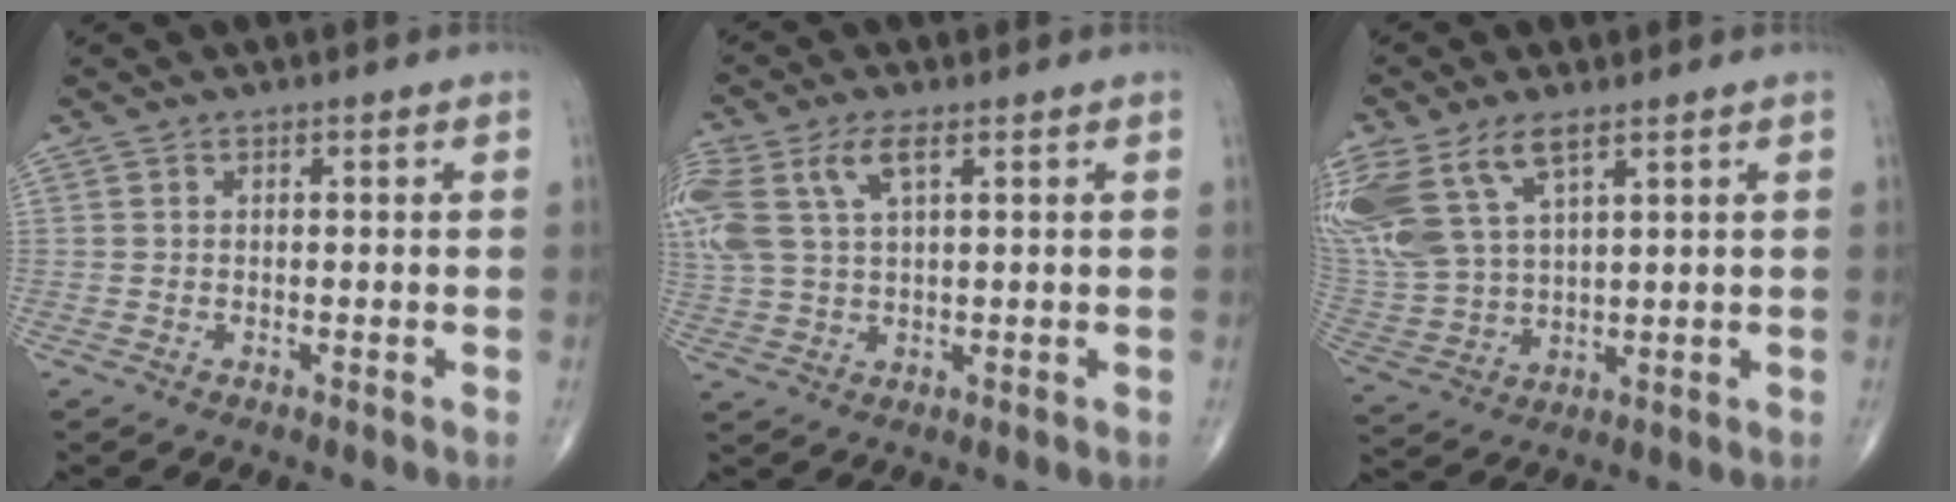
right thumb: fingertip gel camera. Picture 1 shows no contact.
{"total": 12.5, "force": [4.6, 6.1, 10.0], "torque": [-0.255, 0.011, 0.091]}
{"total": 17.7, "force": [8.9, 9.0, 12.4], "torque": [-0.301, -0.009, 0.185]}